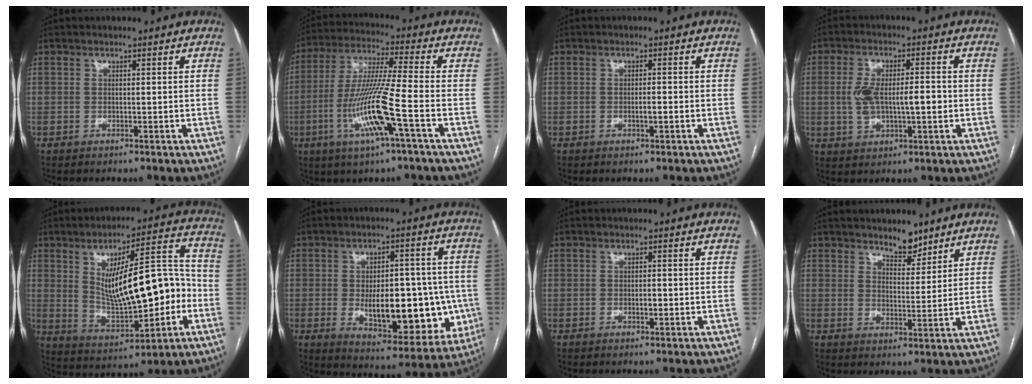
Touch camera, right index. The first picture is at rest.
{"total": 13.3, "force": [-4.6, -0.3, 12.4], "torque": [-0.256, -0.008, -0.092]}
{"total": 1.6, "force": [-0.5, 0.2, 1.5], "torque": [-0.027, 0.000, -0.010]}
{"total": 8.2, "force": [-0.4, 3.0, 7.6], "torque": [-0.150, 0.015, -0.001]}
{"total": 17.9, "force": [-0.9, 5.2, 17.1], "torque": [-0.273, 0.021, 0.003]}
{"total": 17.8, "force": [-2.7, 8.0, 15.7], "torque": [-0.211, 0.011, -0.015]}
{"total": 1.0, "force": [-0.1, 0.5, 0.8], "torque": [-0.013, 0.000, -0.001]}
{"total": 4.7, "force": [3.9, 1.9, 1.7], "torque": [-0.022, -0.009, 0.065]}